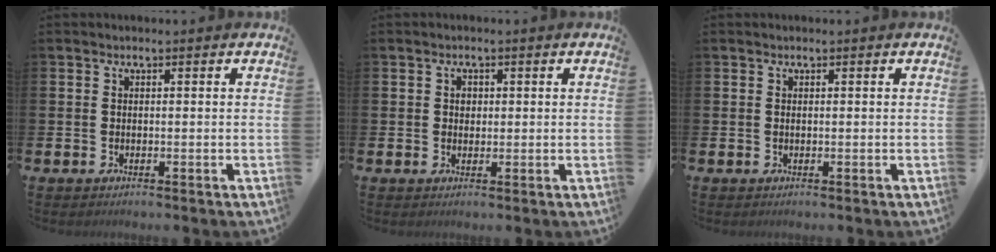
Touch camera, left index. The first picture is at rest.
{"total": 1.3, "force": [0.4, 1.1, 0.5], "torque": [0.014, -0.002, 0.001]}
{"total": 0.0}